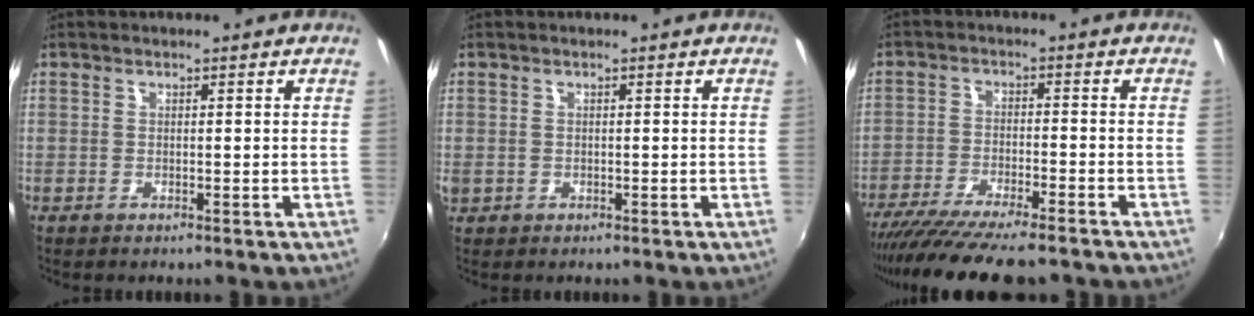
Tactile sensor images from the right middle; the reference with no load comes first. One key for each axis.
{"total": 1.8, "fx": -0.2, "fy": 1.6, "fz": 0.7, "tx": -0.012, "ty": -0.003, "tz": -0.004}
{"total": 15.8, "fx": -13.5, "fy": 2.3, "fz": 7.9, "tx": -0.158, "ty": -0.044, "tz": -0.216}